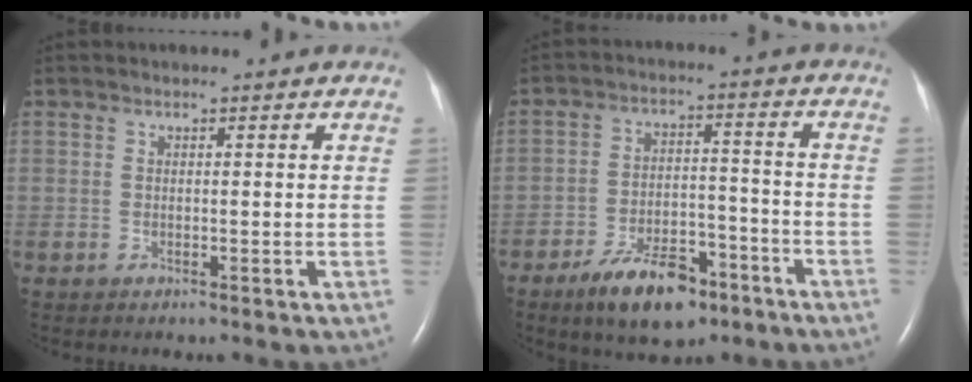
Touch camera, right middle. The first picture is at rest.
{"total": 10.6, "force": [-7.0, 4.4, 6.6], "torque": [-0.115, 0.001, -0.114]}